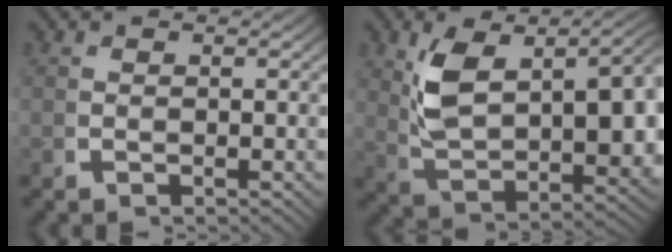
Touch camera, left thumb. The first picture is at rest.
{"total": 11.1, "force": [1.1, 6.2, 9.1], "torque": [-0.186, -0.030, 0.043]}